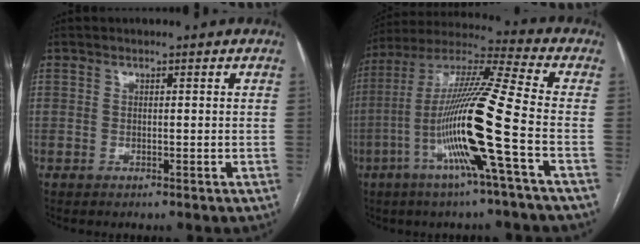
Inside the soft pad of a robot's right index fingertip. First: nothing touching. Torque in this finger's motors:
{"motor_torque": [2.14, 0.00, 1.05, 0.21]}